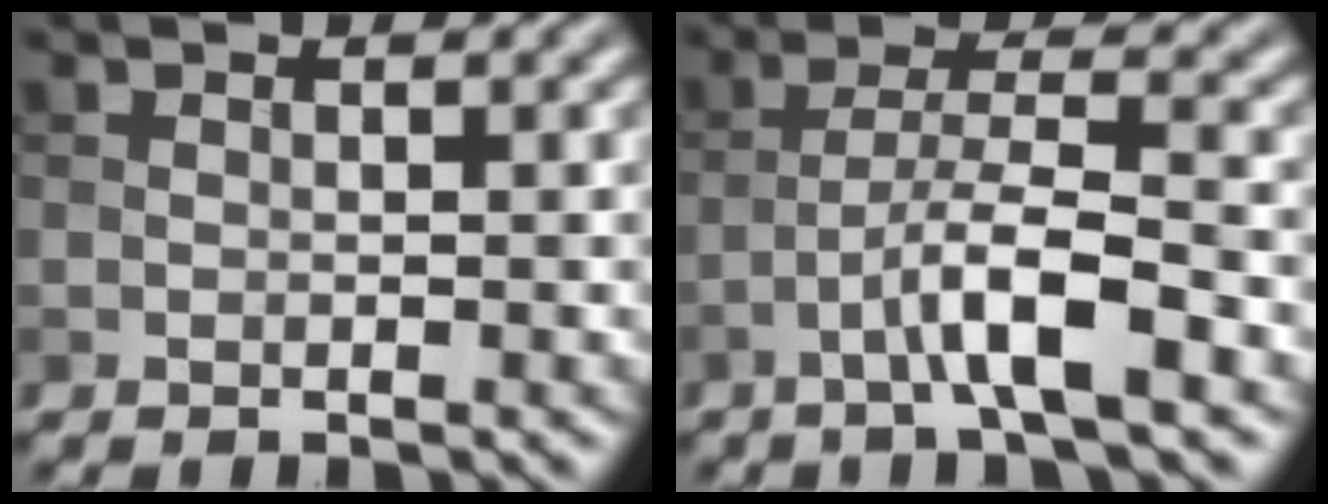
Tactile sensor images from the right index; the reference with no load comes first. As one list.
[{"total": 5.0, "force": [-2.5, 0.5, 4.3], "torque": [-0.075, 0.016, -0.050]}]